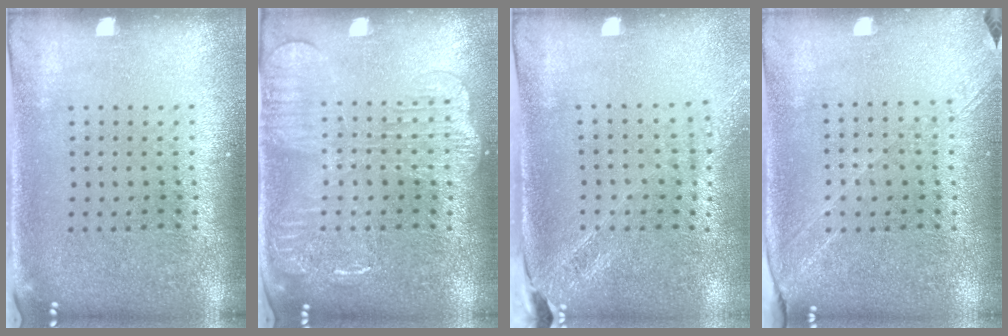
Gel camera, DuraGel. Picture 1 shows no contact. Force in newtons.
{"total": 1.9, "press": 1.8, "slide": 0.5}
{"total": 1.7, "press": 1.5, "slide": 0.8}
{"total": 1.3, "press": 1.2, "slide": 0.5}